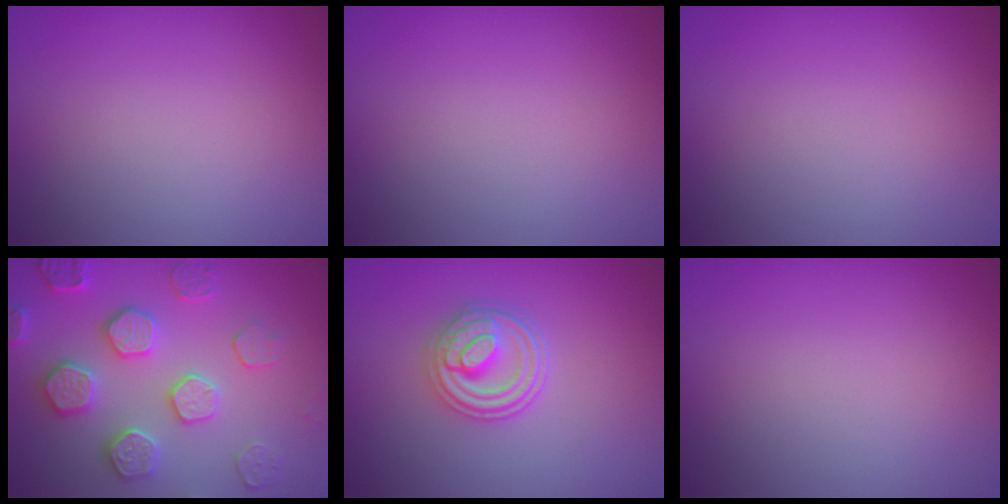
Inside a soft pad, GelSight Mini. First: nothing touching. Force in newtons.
{"total": 0.0}
{"total": 0.0}
{"total": 4.8, "press": 4.5, "slide": 1.5}
{"total": 3.9, "press": 3.3, "slide": 2.0}
{"total": 0.0}